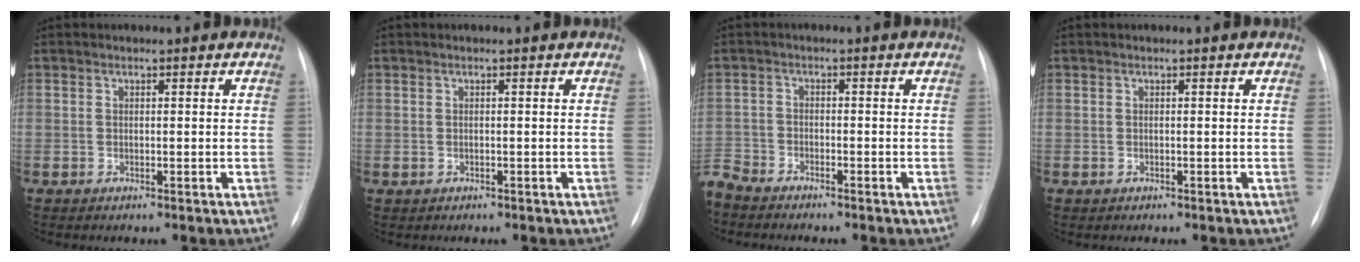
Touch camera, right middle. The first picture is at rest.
{"total": 0.0}
{"total": 6.3, "force": [-5.8, 2.0, 1.7], "torque": [-0.028, -0.008, -0.102]}
{"total": 0.0}